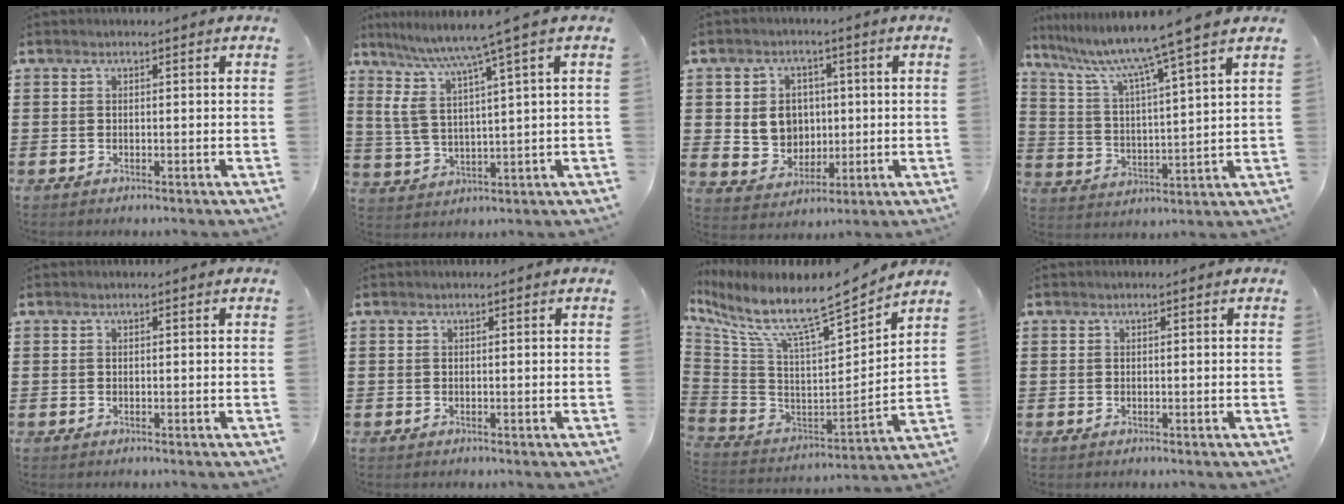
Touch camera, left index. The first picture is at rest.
{"total": 6.9, "force": [4.3, 0.0, 5.4], "torque": [-0.124, -0.031, 0.067]}
{"total": 6.0, "force": [0.8, 5.5, 2.1], "torque": [-0.048, 0.009, 0.013]}
{"total": 8.8, "force": [7.3, -1.4, 4.7], "torque": [-0.121, -0.051, 0.115]}
{"total": 0.0}
{"total": 0.0}
{"total": 8.7, "force": [6.7, 0.9, 5.5], "torque": [-0.133, -0.064, 0.104]}
{"total": 0.0}